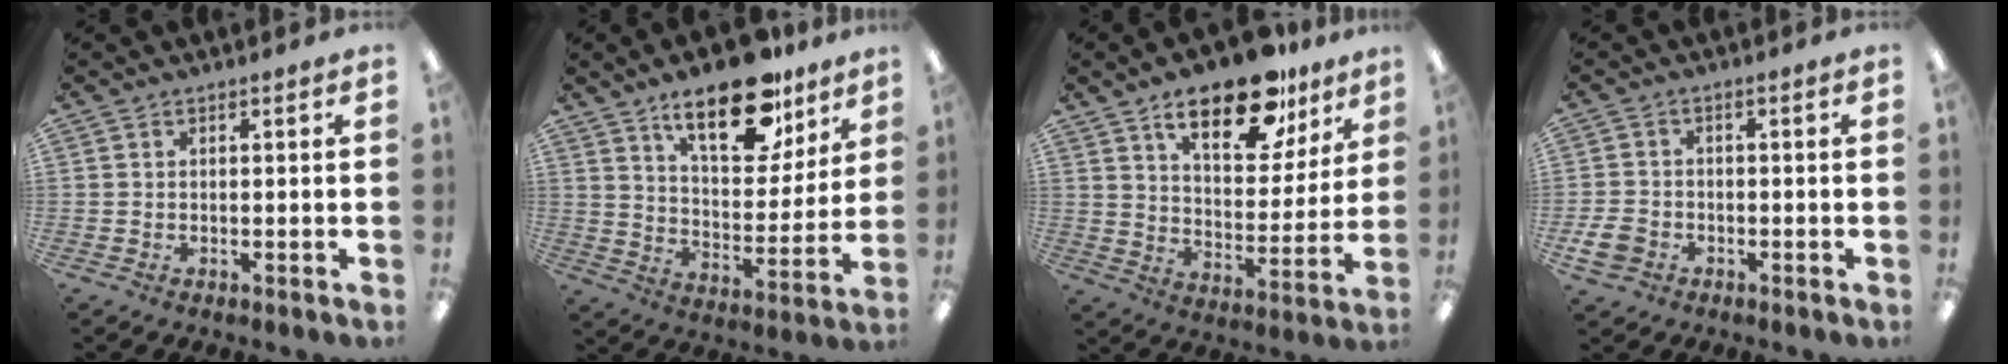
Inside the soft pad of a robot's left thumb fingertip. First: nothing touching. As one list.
[{"total": 19.7, "force": [13.1, 8.9, 11.8], "torque": [-0.171, -0.068, 0.219]}, {"total": 19.2, "force": [12.7, 8.4, 11.6], "torque": [-0.169, -0.063, 0.210]}, {"total": 4.6, "force": [-2.3, 3.4, 2.1], "torque": [-0.052, 0.004, -0.043]}]